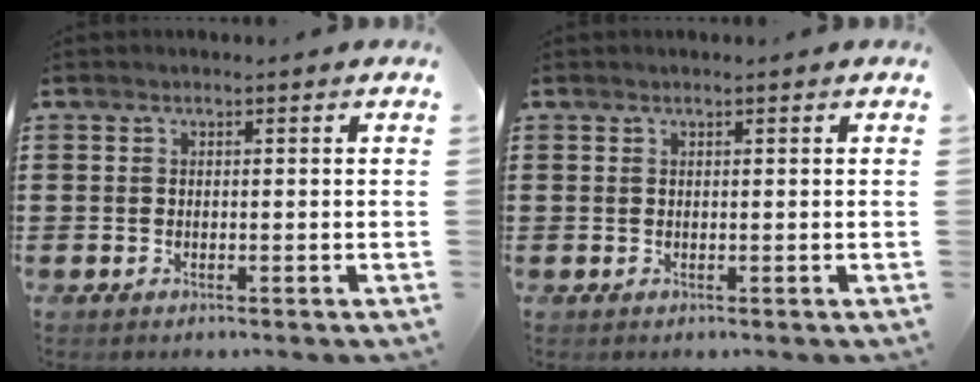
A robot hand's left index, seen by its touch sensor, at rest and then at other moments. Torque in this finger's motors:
{"motor_torque": [-0.11, 0.29, -0.04, -0.01]}